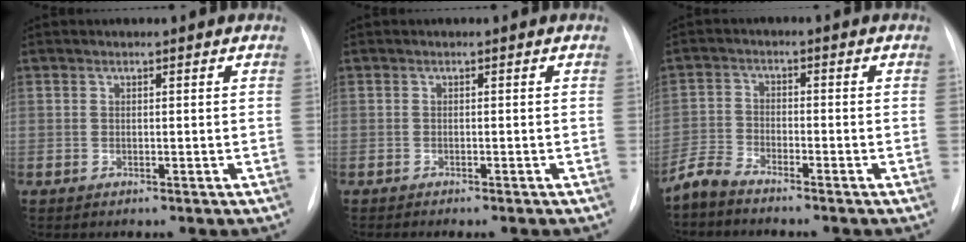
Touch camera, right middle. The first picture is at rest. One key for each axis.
{"total": 3.0, "fx": -2.6, "fy": 0.2, "fz": 1.6, "tx": -0.018, "ty": -0.006, "tz": -0.029}
{"total": 3.5, "fx": -3.5, "fy": 0.3, "fz": 0.7, "tx": -0.021, "ty": -0.015, "tz": -0.073}